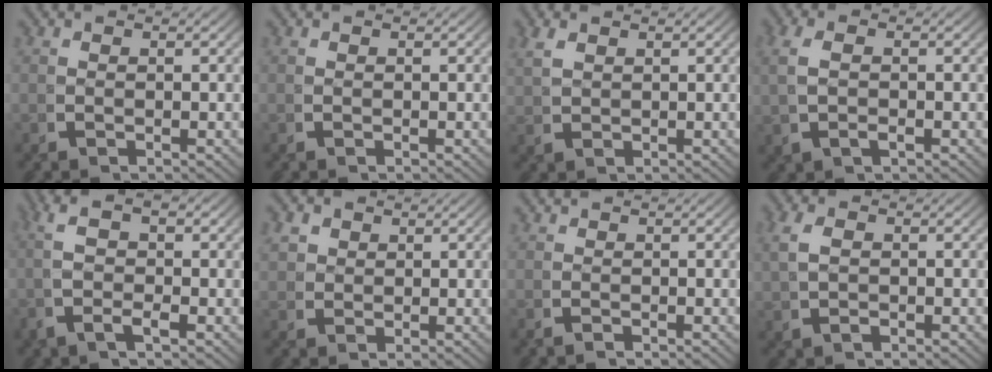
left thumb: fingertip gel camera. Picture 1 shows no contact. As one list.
[{"total": 0.0}, {"total": 1.7, "force": [1.4, 0.5, 0.7], "torque": [-0.014, 0.005, 0.037]}, {"total": 2.5, "force": [0.3, 1.3, 2.2], "torque": [-0.054, 0.002, 0.009]}, {"total": 3.7, "force": [0.4, 1.4, 3.4], "torque": [-0.076, 0.005, 0.000]}, {"total": 2.4, "force": [1.6, 1.6, 0.8], "torque": [-0.017, -0.003, 0.035]}, {"total": 0.0}, {"total": 2.3, "force": [0.5, 1.4, 1.7], "torque": [-0.042, 0.000, 0.013]}]